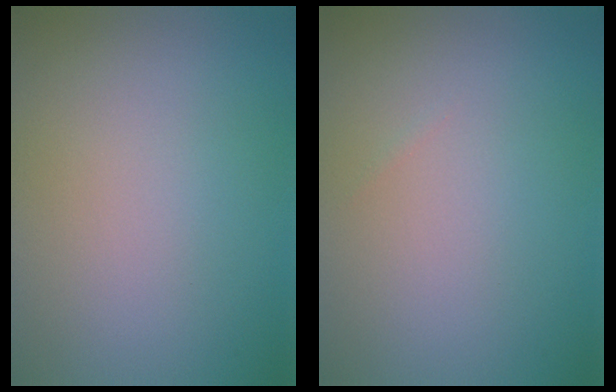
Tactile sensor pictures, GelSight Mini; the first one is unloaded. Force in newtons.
{"total": 0.0}